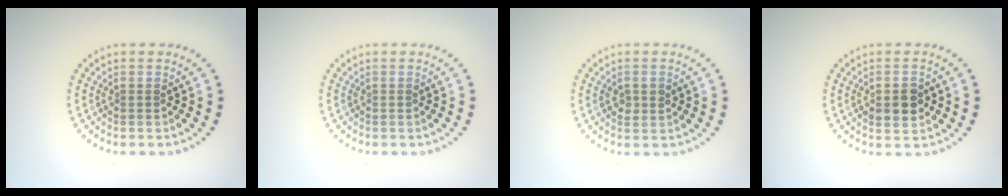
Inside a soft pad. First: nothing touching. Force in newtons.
{"total": 0.0}
{"total": 1.5, "press": 1.5, "slide": 0.1}
{"total": 2.9, "press": 2.9, "slide": 0.3}